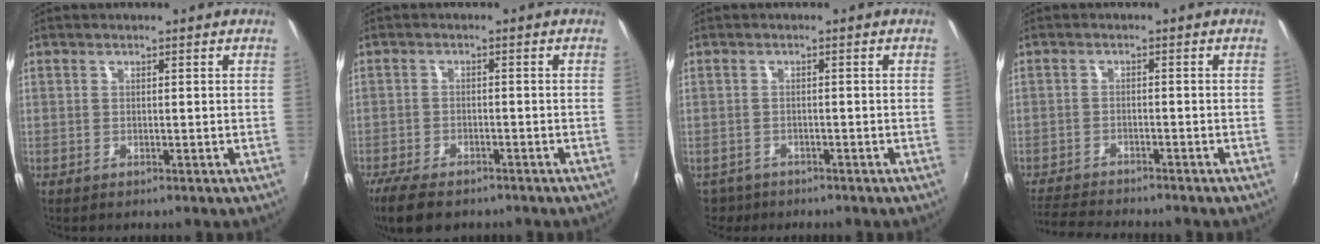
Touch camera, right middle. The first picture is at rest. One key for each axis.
{"total": 8.6, "fx": -6.7, "fy": 3.2, "fz": 4.3, "tx": -0.111, "ty": -0.027, "tz": -0.119}
{"total": 3.7, "fx": -2.6, "fy": 2.5, "fz": 0.6, "tx": -0.024, "ty": -0.006, "tz": -0.044}
{"total": 7.7, "fx": -7.3, "fy": 1.0, "fz": 2.2, "tx": -0.068, "ty": -0.015, "tz": -0.125}